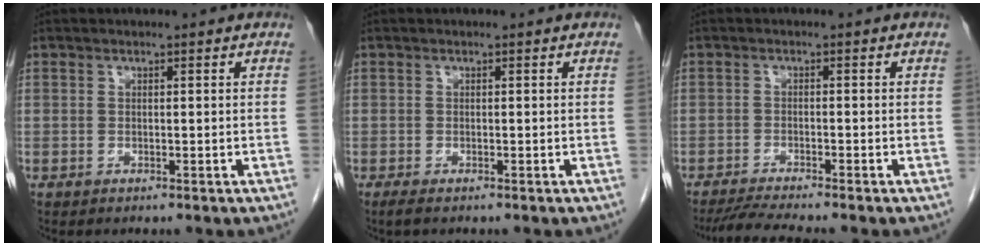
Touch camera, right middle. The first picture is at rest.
{"total": 1.0, "force": [-0.8, 0.1, 0.7], "torque": [-0.016, -0.004, -0.012]}
{"total": 4.6, "force": [-4.0, -1.1, 1.9], "torque": [-0.039, -0.021, -0.072]}